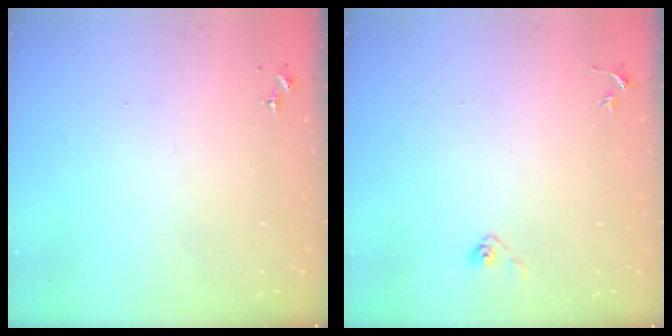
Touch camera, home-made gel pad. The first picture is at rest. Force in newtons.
{"total": 3.9, "press": 3.7, "slide": 1.3}